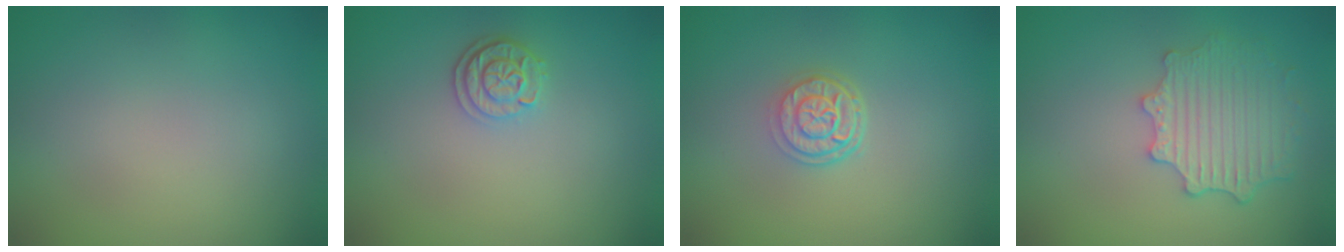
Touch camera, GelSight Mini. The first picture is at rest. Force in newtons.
{"total": 2.4, "press": 2.1, "slide": 1.3}
{"total": 3.1, "press": 2.5, "slide": 1.9}
{"total": 4.5, "press": 3.8, "slide": 2.4}